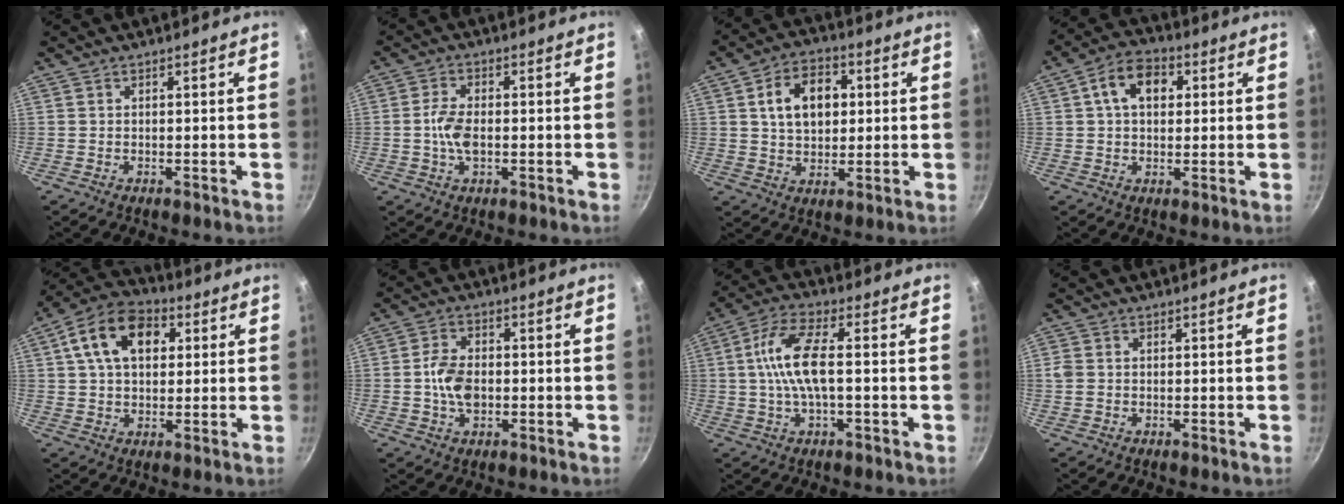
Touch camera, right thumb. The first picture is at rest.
{"total": 5.5, "force": [-0.6, 3.1, 4.5], "torque": [-0.088, 0.010, -0.016]}
{"total": 11.3, "force": [2.4, 7.8, 7.9], "torque": [-0.104, 0.006, 0.035]}
{"total": 9.1, "force": [2.4, 6.2, 6.2], "torque": [-0.081, 0.012, 0.028]}
{"total": 14.2, "force": [4.2, 9.5, 9.7], "torque": [-0.145, 0.014, 0.057]}
{"total": 7.1, "force": [-0.6, 4.8, 5.3], "torque": [-0.087, 0.011, -0.015]}
{"total": 10.6, "force": [0.2, 3.9, 9.9], "torque": [-0.200, 0.021, -0.007]}
{"total": 2.6, "force": [0.1, 2.1, 1.4], "torque": [-0.027, 0.004, 0.002]}